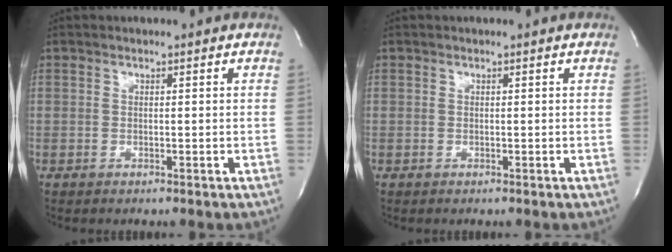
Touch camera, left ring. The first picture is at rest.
{"total": 0.0}